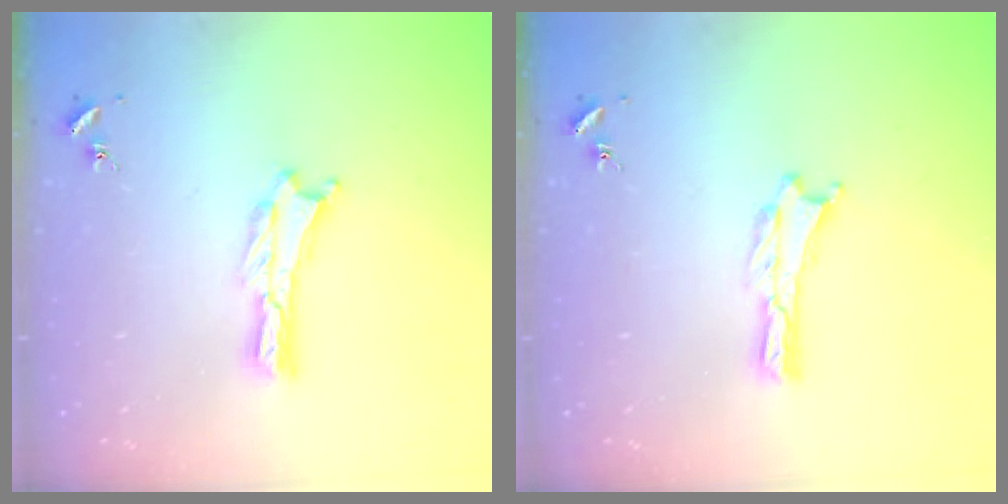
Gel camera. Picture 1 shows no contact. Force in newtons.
{"total": 0.0}